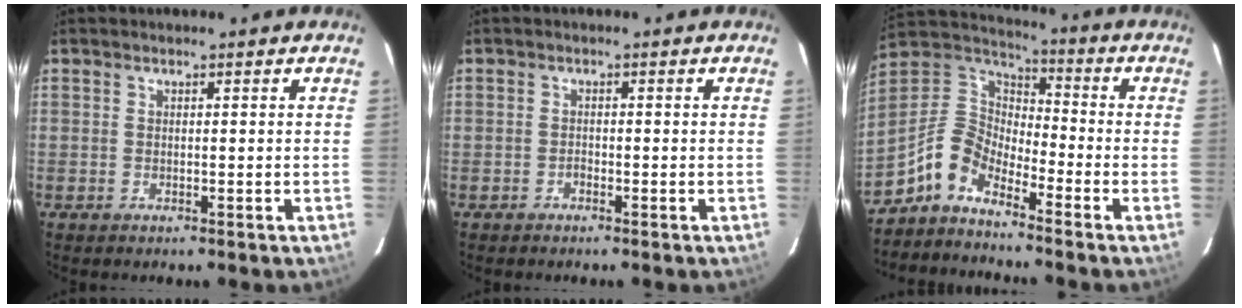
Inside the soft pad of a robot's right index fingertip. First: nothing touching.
{"total": 0.8, "force": [-0.7, 0.4, 0.1], "torque": [-0.003, 0.002, -0.015]}
{"total": 9.2, "force": [-6.7, 4.3, 4.4], "torque": [-0.104, 0.029, -0.151]}